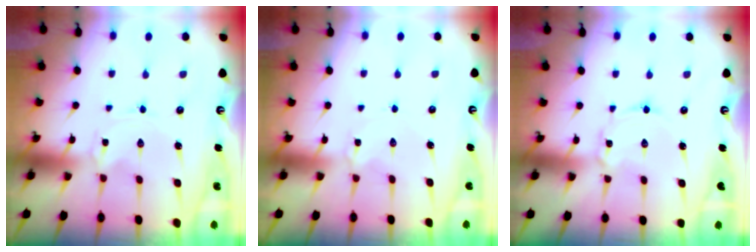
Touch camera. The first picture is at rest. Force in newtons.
{"total": 2.2, "press": 2.2, "slide": 0.1}
{"total": 1.8, "press": 1.8, "slide": 0.1}